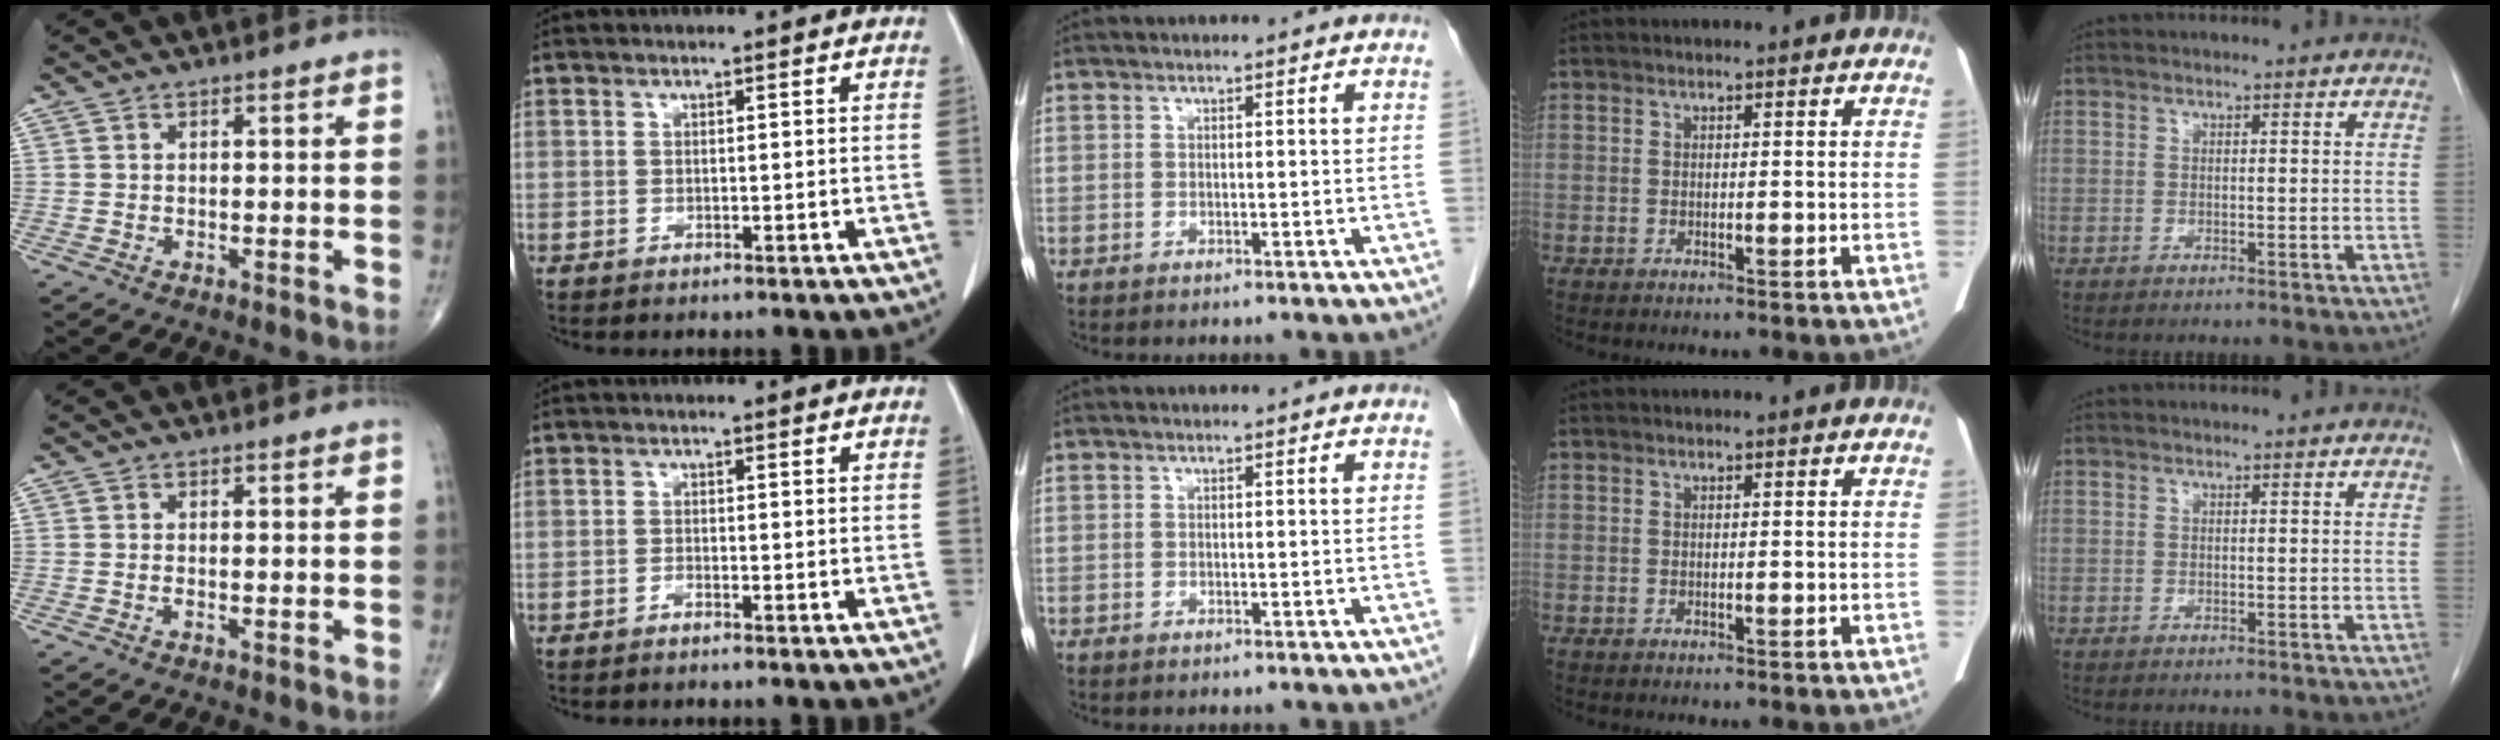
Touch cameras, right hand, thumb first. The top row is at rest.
{"thumb": {"total": 0.6, "force": [-0.2, 0.2, 0.5], "torque": [-0.011, -0.001, -0.004]}, "index": {"total": 0.7, "force": [-0.7, 0.0, 0.3], "torque": [-0.003, 0.001, -0.013]}}